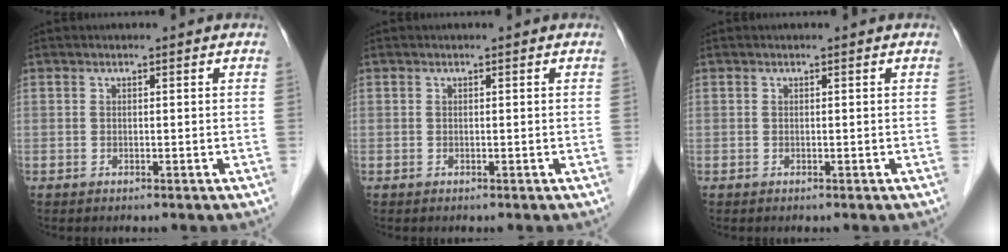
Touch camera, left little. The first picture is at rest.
{"total": 0.0}
{"total": 0.0}